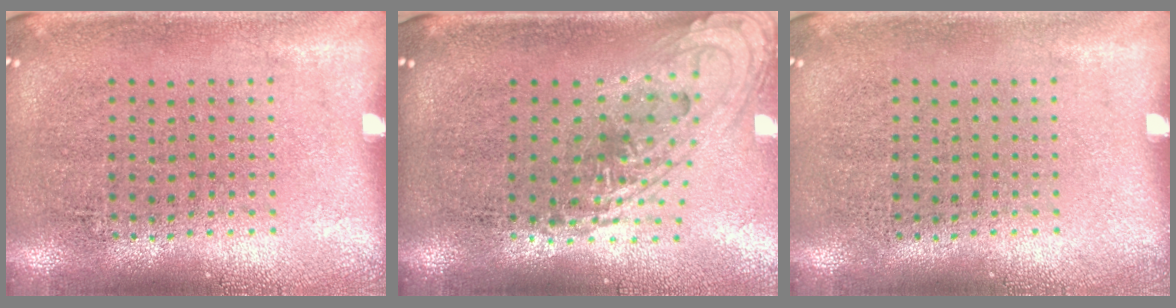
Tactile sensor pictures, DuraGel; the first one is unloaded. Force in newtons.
{"total": 1.5, "press": 1.2, "slide": 1.0}
{"total": 0.0}